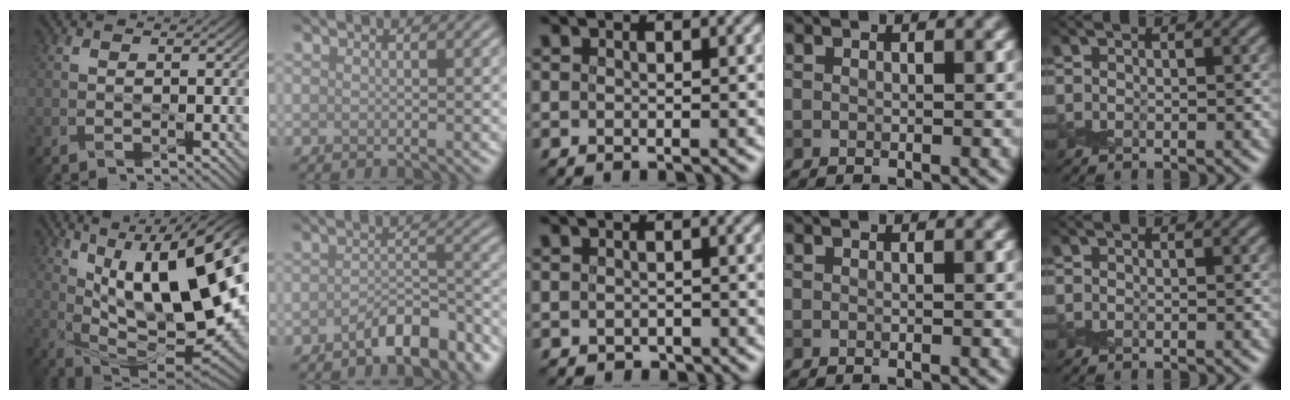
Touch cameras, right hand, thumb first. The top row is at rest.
{"thumb": {"total": 20.0, "force": [4.5, 8.8, 17.4], "torque": [-0.265, 0.023, 0.068]}, "index": {"total": 4.9, "force": [-3.5, 1.7, 3.0], "torque": [-0.041, 0.010, -0.061]}, "middle": {"total": 0.6, "force": [-0.5, 0.4, 0.1], "torque": [-0.001, -0.004, -0.007]}}